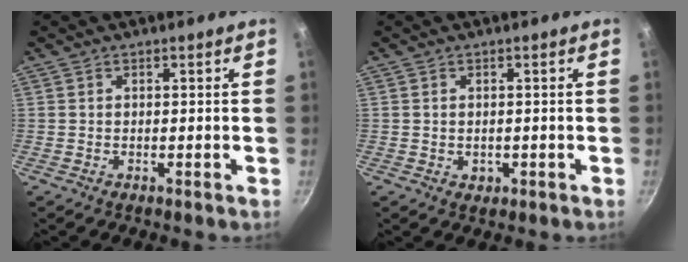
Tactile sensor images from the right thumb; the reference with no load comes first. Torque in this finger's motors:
{"motor_torque": [-0.33, 0.10, -0.17, 0.03, -0.02]}